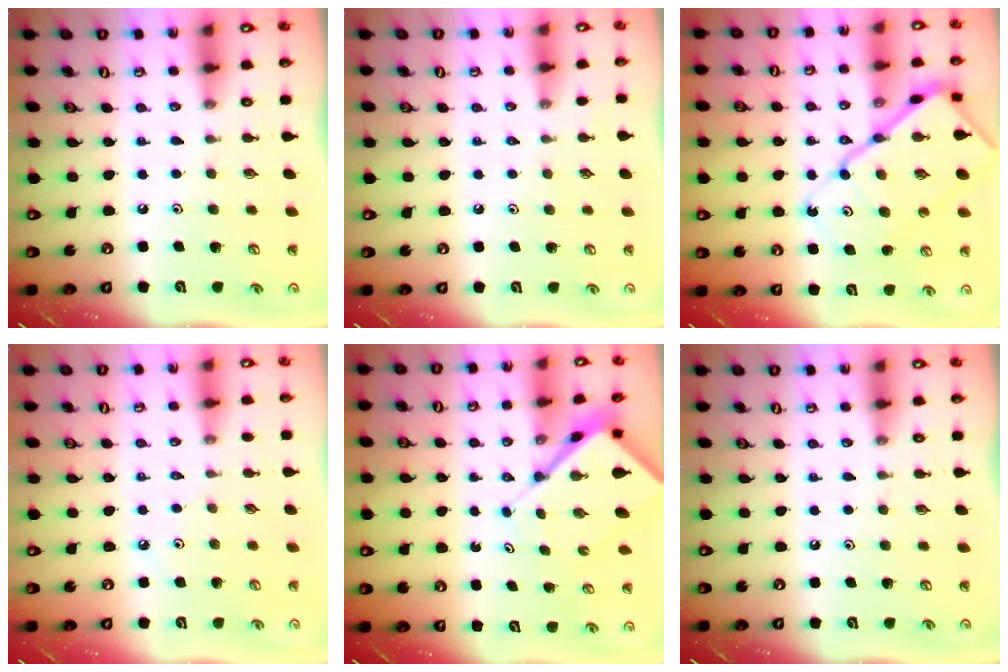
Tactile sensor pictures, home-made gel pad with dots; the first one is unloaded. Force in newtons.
{"total": 0.6, "press": 0.6, "slide": 0.2}
{"total": 16.4, "press": 16.4, "slide": 1.8}
{"total": 1.5, "press": 1.4, "slide": 0.4}
{"total": 7.1, "press": 7.0, "slide": 0.9}
{"total": 0.0}